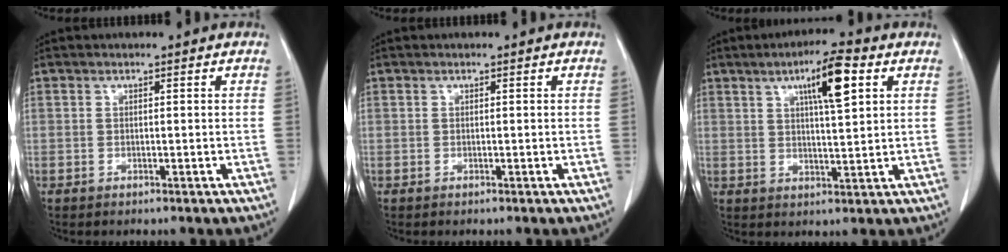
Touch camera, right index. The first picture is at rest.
{"total": 0.0}
{"total": 8.4, "force": [3.6, 1.1, 7.5], "torque": [-0.125, 0.007, 0.056]}